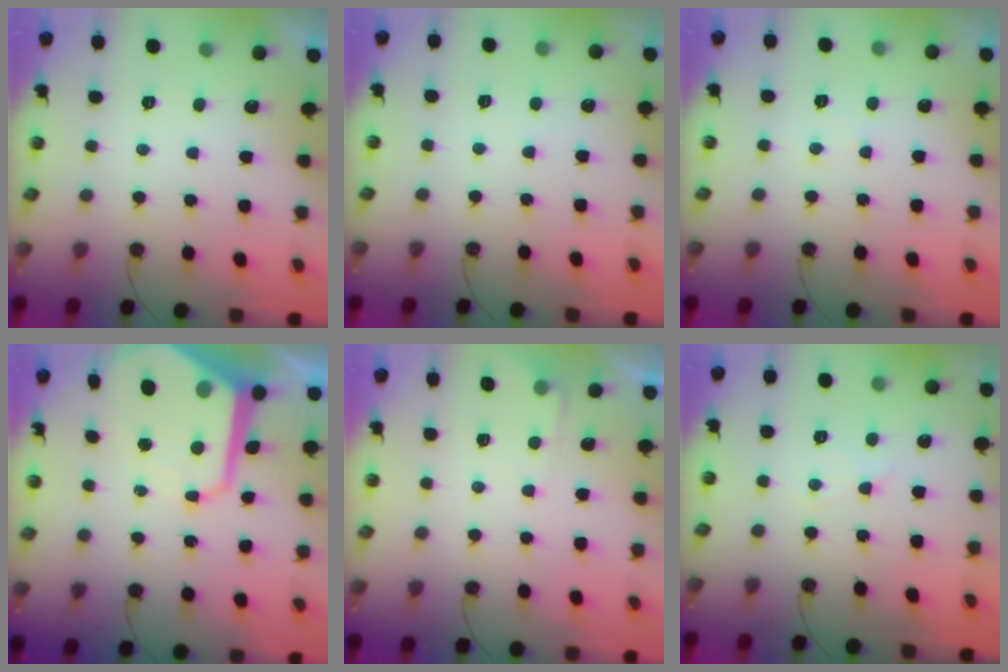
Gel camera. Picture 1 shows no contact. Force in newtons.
{"total": 2.1, "press": 2.0, "slide": 0.4}
{"total": 3.6, "press": 3.6, "slide": 0.5}
{"total": 12.7, "press": 12.7, "slide": 1.0}
{"total": 3.7, "press": 3.7, "slide": 0.6}
{"total": 7.5, "press": 7.5, "slide": 0.9}